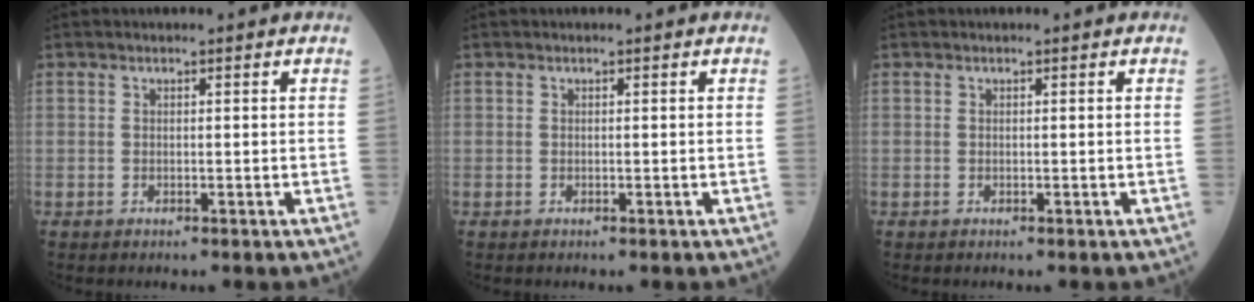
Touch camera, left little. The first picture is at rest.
{"total": 0.0}
{"total": 0.0}